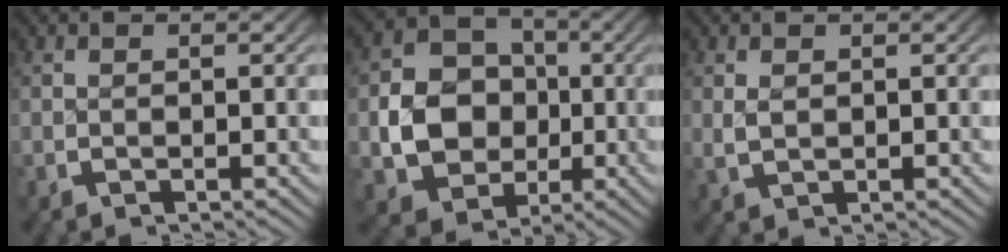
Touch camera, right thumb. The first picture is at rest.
{"total": 11.5, "force": [-1.2, 9.7, 6.0], "torque": [-0.133, -0.036, -0.018]}
{"total": 1.2, "force": [0.5, 0.8, 0.8], "torque": [-0.021, -0.005, 0.018]}